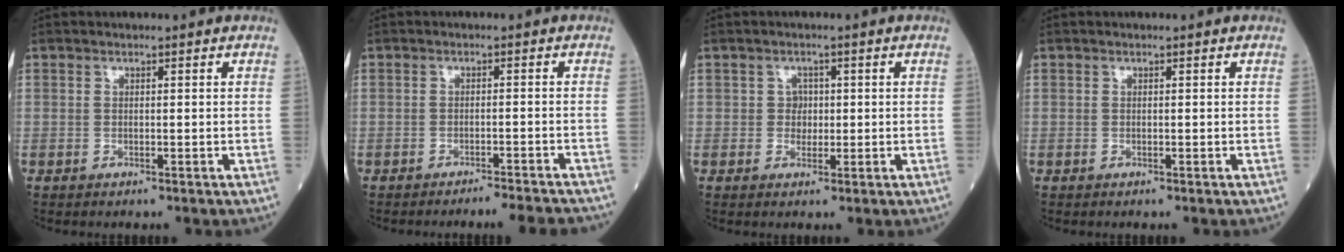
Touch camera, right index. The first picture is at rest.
{"total": 6.8, "force": [-6.6, -0.4, 1.6], "torque": [-0.005, -0.011, -0.084]}
{"total": 1.9, "force": [0.0, 1.7, 0.8], "torque": [-0.006, 0.004, -0.001]}
{"total": 0.0}